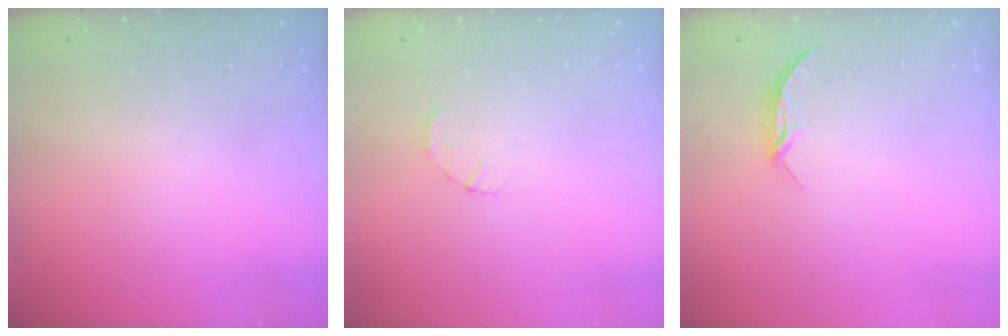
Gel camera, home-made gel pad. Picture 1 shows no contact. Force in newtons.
{"total": 1.4, "press": 1.3, "slide": 0.3}
{"total": 4.0, "press": 4.0, "slide": 0.4}